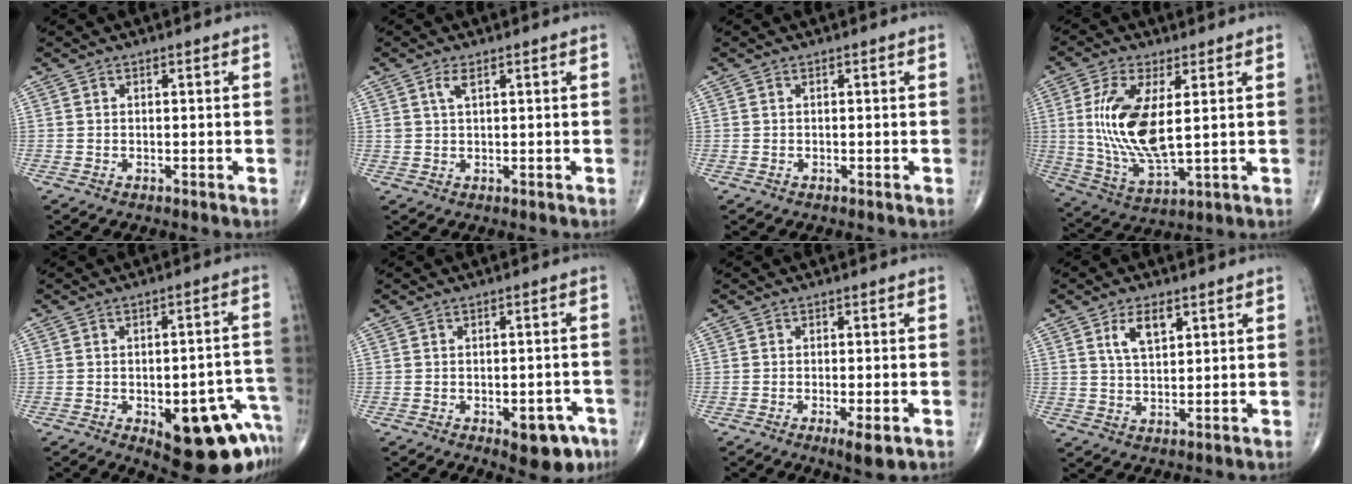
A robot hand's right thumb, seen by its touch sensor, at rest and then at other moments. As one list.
[{"total": 2.3, "force": [1.2, 0.9, 1.7], "torque": [-0.037, -0.001, 0.027]}, {"total": 0.0}, {"total": 14.6, "force": [2.2, 5.7, 13.2], "torque": [-0.279, -0.022, 0.051]}, {"total": 17.4, "force": [-7.5, 7.4, 13.9], "torque": [-0.105, 0.044, -0.078]}, {"total": 7.5, "force": [-3.7, 3.6, 5.4], "torque": [-0.045, 0.020, -0.038]}, {"total": 4.3, "force": [-1.8, 1.0, 3.7], "torque": [-0.059, -0.008, -0.027]}, {"total": 5.5, "force": [2.7, 2.6, 4.1], "torque": [-0.067, -0.013, 0.052]}]